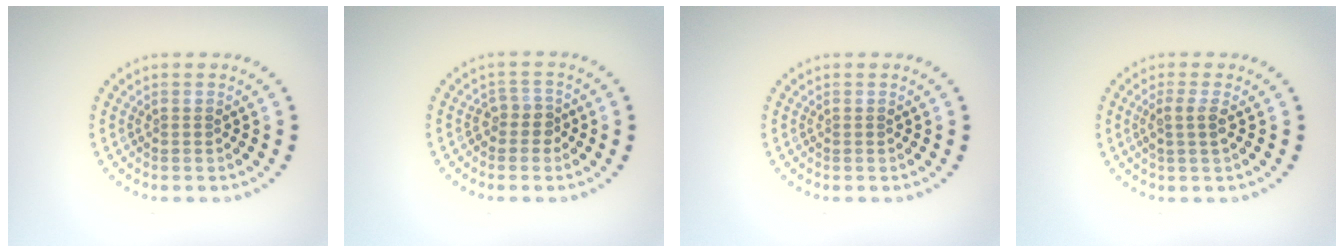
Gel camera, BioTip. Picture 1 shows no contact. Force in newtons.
{"total": 1.7, "press": 1.4, "slide": 1.1}
{"total": 0.0}
{"total": 1.5, "press": 1.3, "slide": 0.8}